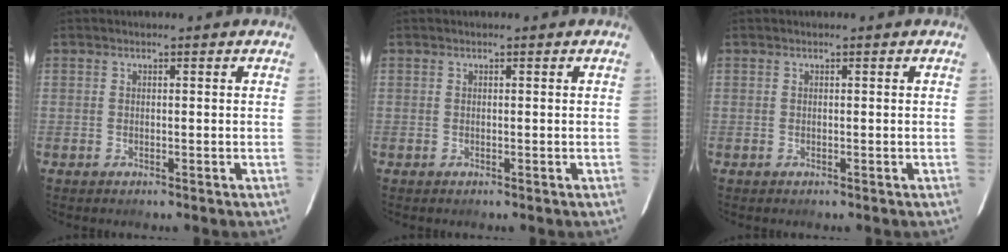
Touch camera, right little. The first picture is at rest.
{"total": 0.0}
{"total": 0.0}